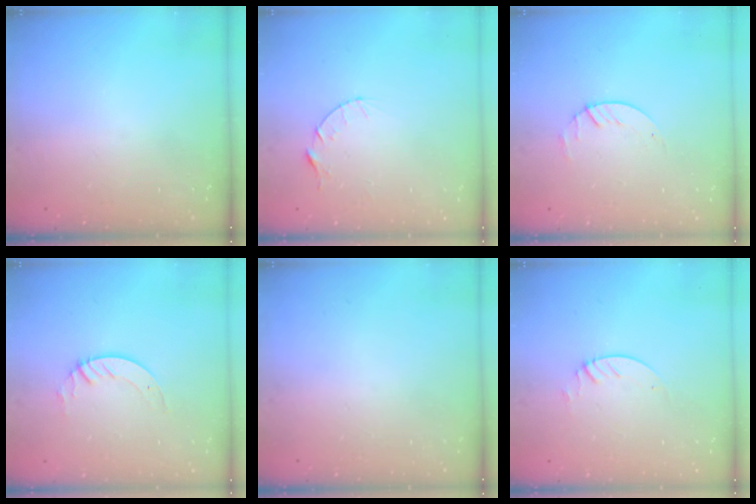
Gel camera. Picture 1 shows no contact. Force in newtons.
{"total": 4.3, "press": 4.2, "slide": 0.4}
{"total": 1.7, "press": 1.6, "slide": 0.2}
{"total": 3.1, "press": 3.1, "slide": 0.2}
{"total": 0.0}
{"total": 2.3, "press": 2.3, "slide": 0.2}